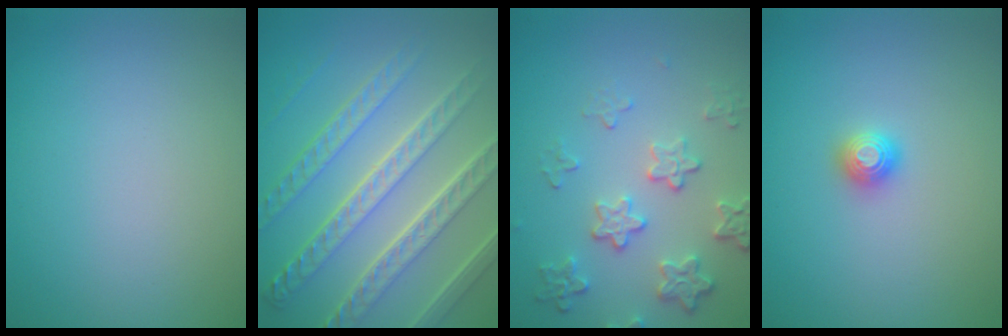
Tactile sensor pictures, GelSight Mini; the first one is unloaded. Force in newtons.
{"total": 8.3, "press": 6.1, "slide": 5.5}
{"total": 4.1, "press": 3.3, "slide": 2.5}
{"total": 1.2, "press": 1.2, "slide": 0.1}